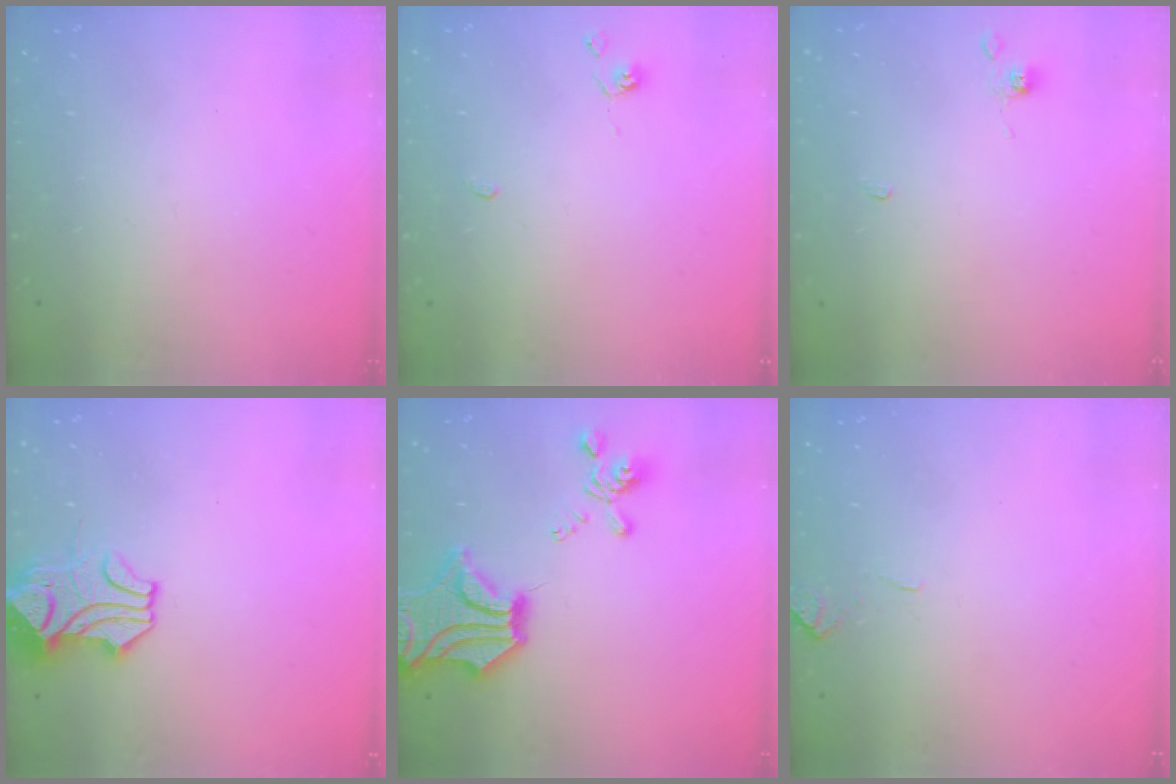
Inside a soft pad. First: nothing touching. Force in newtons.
{"total": 2.2, "press": 2.2, "slide": 0.5}
{"total": 0.0}
{"total": 6.1, "press": 6.1, "slide": 0.6}
{"total": 10.1, "press": 9.5, "slide": 3.3}
{"total": 0.0}